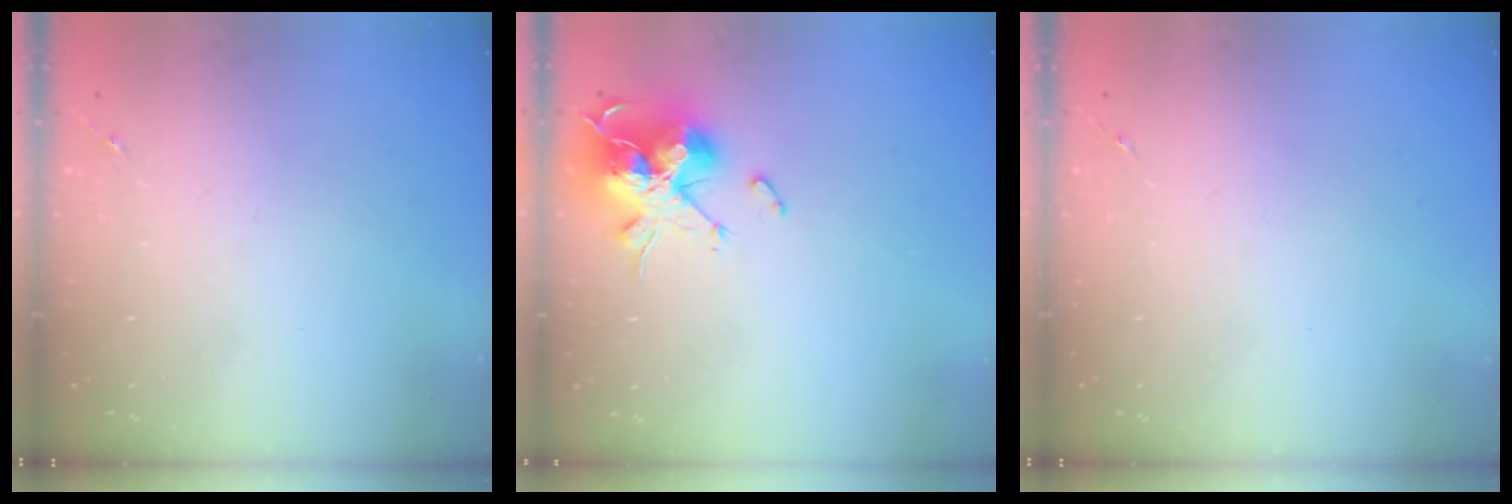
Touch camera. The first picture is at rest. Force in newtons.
{"total": 15.3, "press": 15.1, "slide": 2.4}
{"total": 0.0}